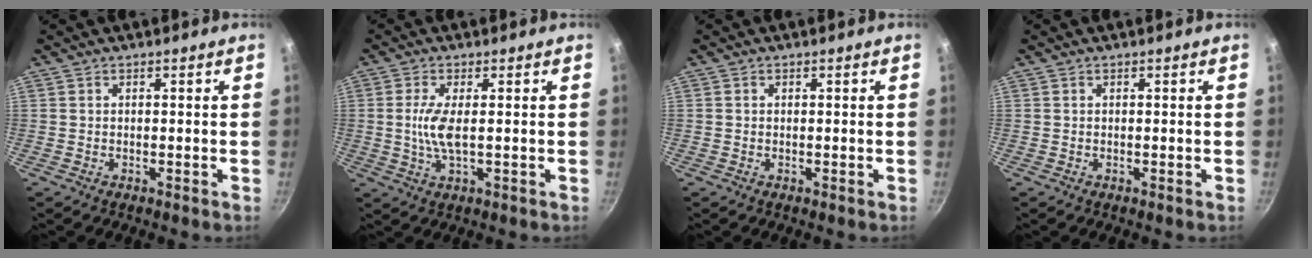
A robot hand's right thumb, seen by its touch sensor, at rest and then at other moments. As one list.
[{"total": 5.5, "force": [0.3, 1.6, 5.2], "torque": [-0.121, -0.001, 0.004]}, {"total": 0.0}, {"total": 0.0}]